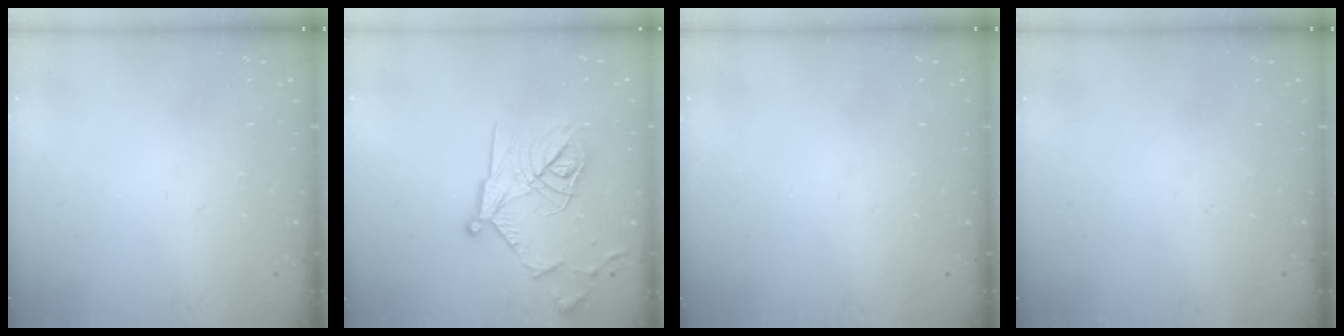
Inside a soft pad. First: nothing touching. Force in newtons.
{"total": 18.1, "press": 18.1, "slide": 1.0}
{"total": 0.0}
{"total": 0.0}